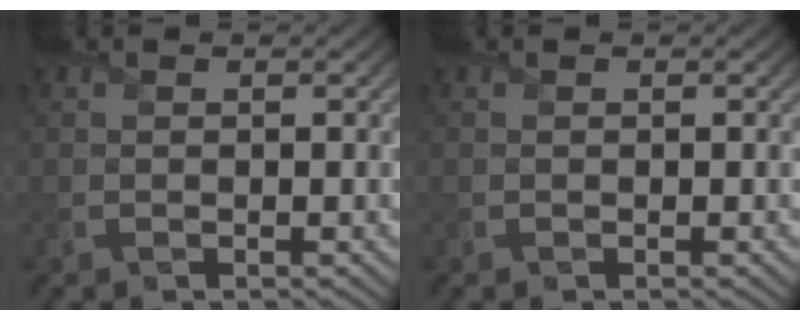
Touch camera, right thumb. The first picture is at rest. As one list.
[{"total": 0.0}]